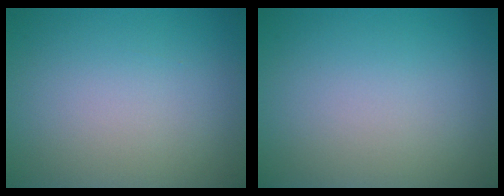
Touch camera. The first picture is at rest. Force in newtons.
{"total": 0.0}